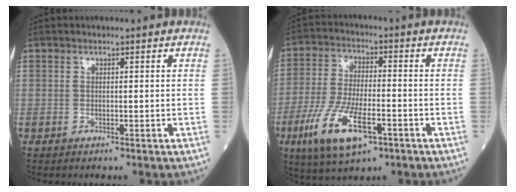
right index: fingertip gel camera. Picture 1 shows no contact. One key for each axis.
{"total": 12.0, "fx": -5.4, "fy": 3.8, "fz": 10.1, "tx": -0.208, "ty": -0.016, "tz": -0.093}